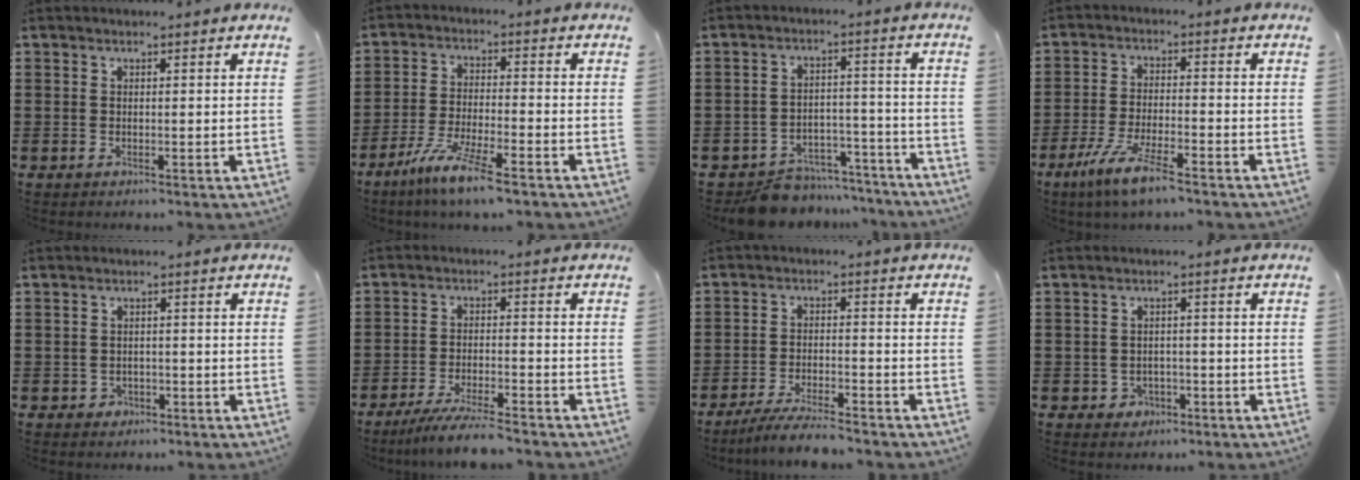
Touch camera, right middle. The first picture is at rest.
{"total": 7.5, "force": [-5.8, 0.2, 4.7], "torque": [-0.099, -0.013, -0.109]}
{"total": 7.1, "force": [-6.9, 1.6, 0.7], "torque": [-0.011, 0.021, -0.134]}
{"total": 6.7, "force": [-4.9, 0.5, 4.6], "torque": [-0.107, -0.016, -0.094]}
{"total": 1.3, "force": [-0.9, 0.9, 0.2], "torque": [-0.011, -0.001, -0.020]}
{"total": 5.6, "force": [-5.0, 0.0, 2.5], "torque": [-0.054, -0.015, -0.094]}
{"total": 5.0, "force": [-4.6, 0.0, 1.8], "torque": [-0.038, -0.007, -0.089]}
{"total": 1.9, "force": [-1.3, 1.4, 0.4], "torque": [-0.015, -0.002, -0.029]}